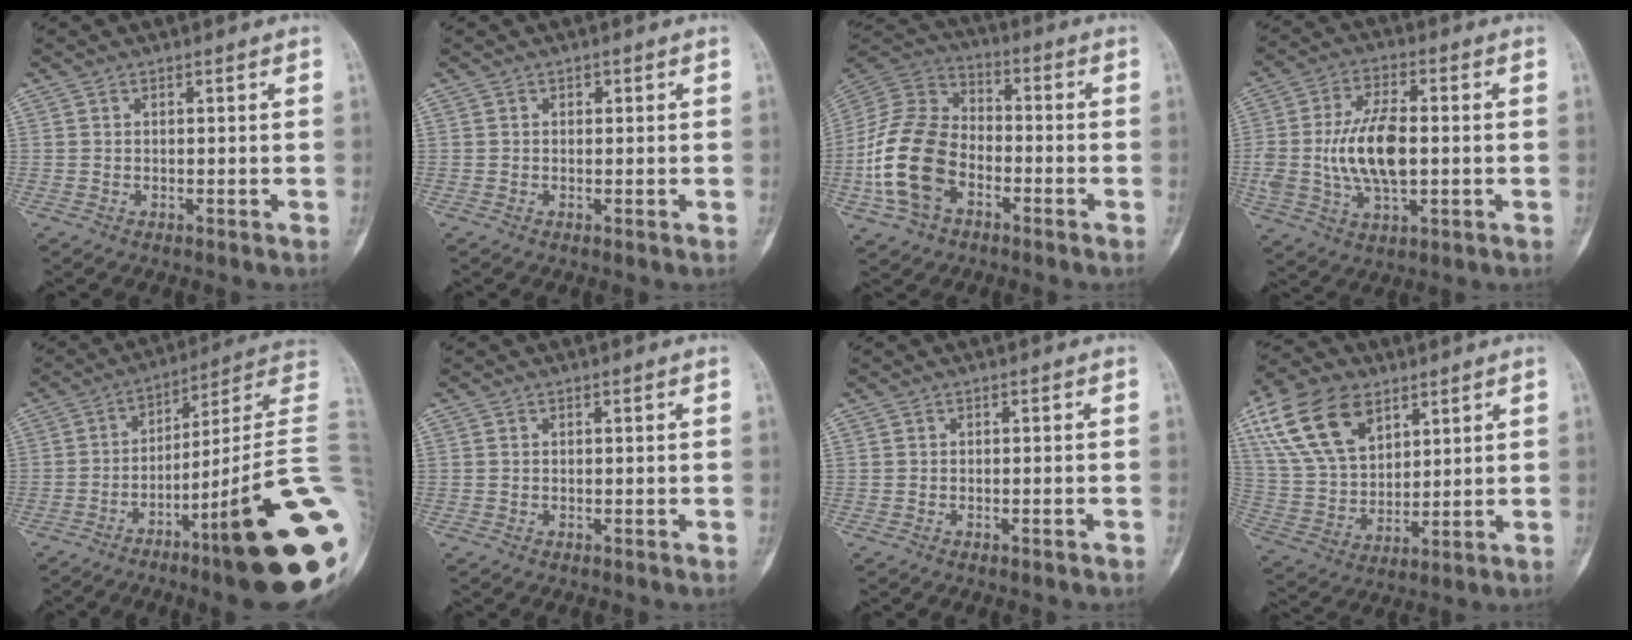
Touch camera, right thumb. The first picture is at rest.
{"total": 0.7, "force": [0.2, 0.6, 0.3], "torque": [0.004, 0.002, 0.002]}
{"total": 16.6, "force": [-5.3, 11.0, 11.2], "torque": [-0.216, 0.033, -0.109]}
{"total": 12.9, "force": [-0.3, 6.4, 11.2], "torque": [-0.216, 0.006, -0.003]}
{"total": 25.2, "force": [-7.1, 2.3, 24.1], "torque": [-0.265, 0.041, -0.106]}
{"total": 0.0}
{"total": 0.9, "force": [-0.6, 0.0, 0.6], "torque": [-0.016, 0.009, -0.003]}
{"total": 17.1, "force": [8.5, 10.3, 10.7], "torque": [-0.190, -0.018, 0.167]}